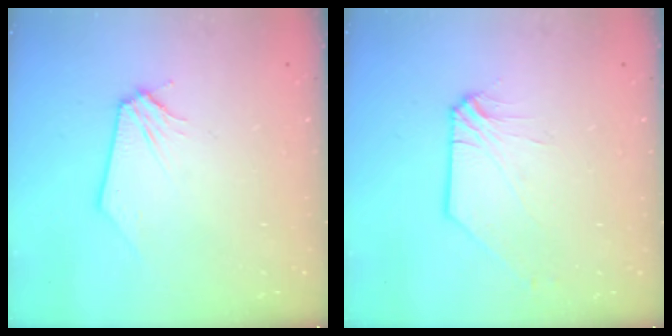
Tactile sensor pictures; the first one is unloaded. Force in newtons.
{"total": 1.0, "press": 0.9, "slide": 0.2}